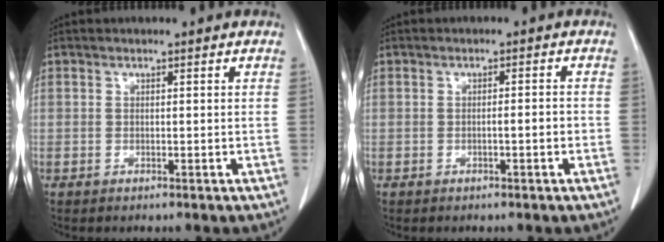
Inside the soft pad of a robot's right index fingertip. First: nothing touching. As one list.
[{"total": 1.8, "force": [-0.6, 0.2, 1.7], "torque": [-0.025, 0.000, -0.009]}]